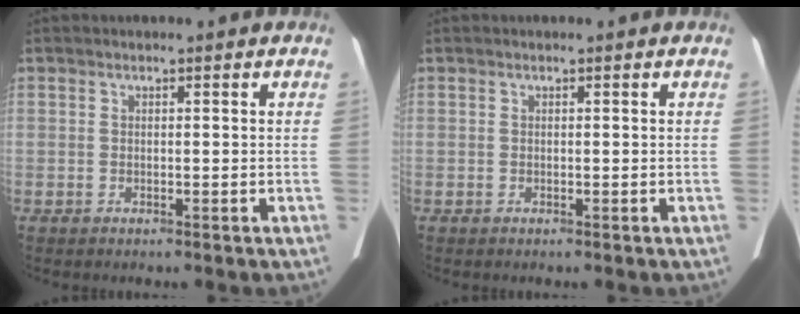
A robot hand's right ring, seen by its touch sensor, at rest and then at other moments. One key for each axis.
{"total": 0.0}